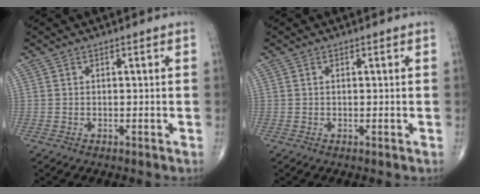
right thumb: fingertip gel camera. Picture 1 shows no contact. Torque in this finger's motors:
{"motor_torque": [0.70, -0.07, -0.19, -0.12, -0.01]}